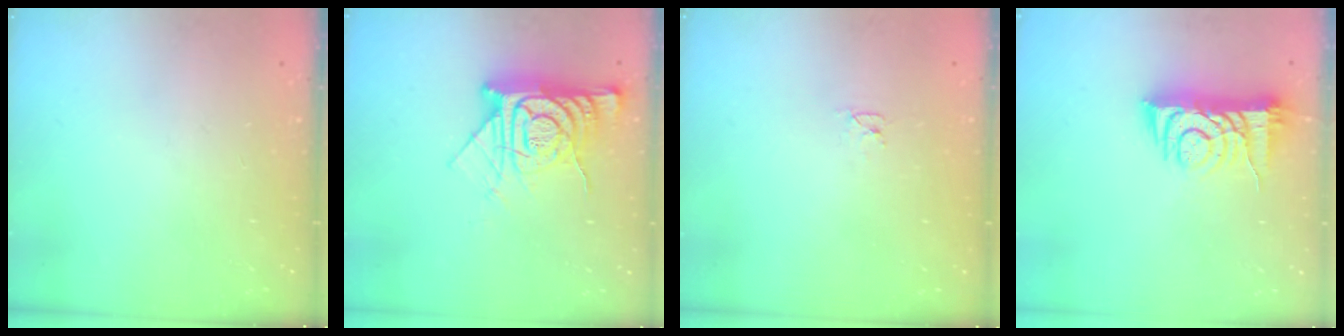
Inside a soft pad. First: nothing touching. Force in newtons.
{"total": 14.6, "press": 14.5, "slide": 1.4}
{"total": 2.6, "press": 2.6, "slide": 0.3}
{"total": 8.4, "press": 8.3, "slide": 0.9}